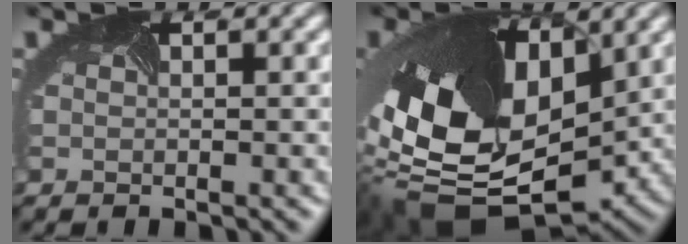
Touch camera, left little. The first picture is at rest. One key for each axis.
{"total": 15.2, "fx": -0.5, "fy": 9.9, "fz": 11.5, "tx": -0.269, "ty": -0.036, "tz": 0.006}